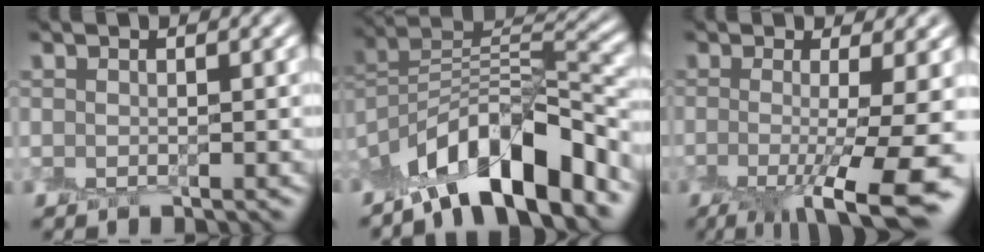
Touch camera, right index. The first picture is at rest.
{"total": 10.6, "force": [-7.4, 3.3, 6.9], "torque": [-0.098, 0.021, -0.140]}
{"total": 9.9, "force": [-2.0, 2.5, 9.3], "torque": [-0.136, -0.010, -0.022]}